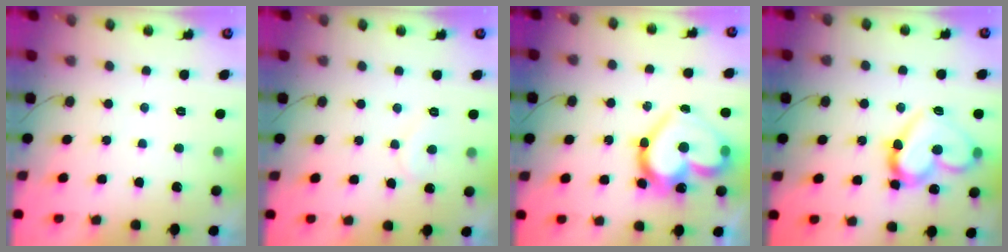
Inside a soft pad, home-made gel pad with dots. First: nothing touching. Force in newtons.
{"total": 6.1, "press": 6.1, "slide": 0.5}
{"total": 20.6, "press": 20.6, "slide": 1.8}
{"total": 15.6, "press": 15.5, "slide": 2.0}